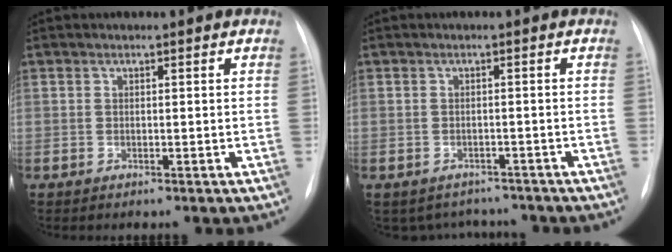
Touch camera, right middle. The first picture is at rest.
{"total": 5.4, "force": [-4.7, 2.7, 0.1], "torque": [0.007, 0.015, -0.056]}